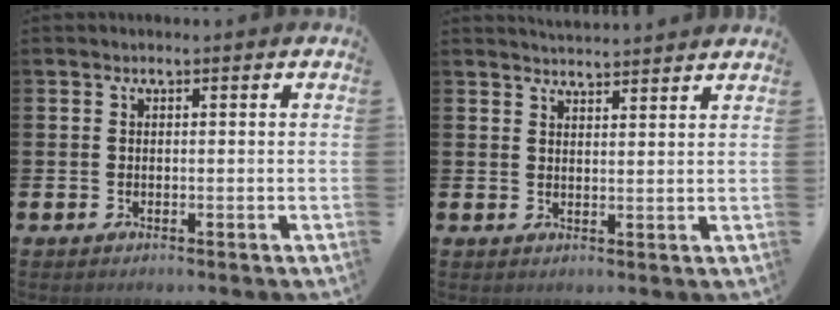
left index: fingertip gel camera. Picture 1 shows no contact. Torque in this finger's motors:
{"motor_torque": [-0.53, -0.31, -0.19, -0.01]}